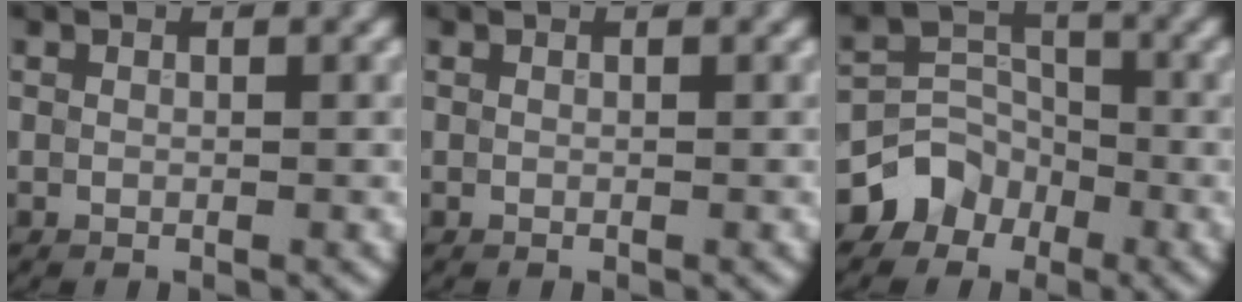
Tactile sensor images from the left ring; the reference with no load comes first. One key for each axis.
{"total": 0.0}
{"total": 3.7, "fx": -2.2, "fy": 2.8, "fz": 0.6, "tx": 0.002, "ty": 0.010, "tz": -0.044}